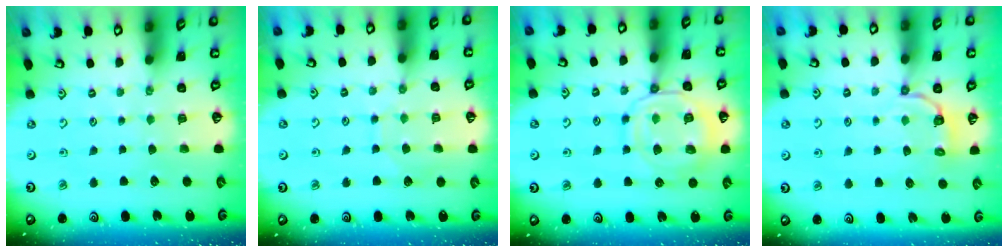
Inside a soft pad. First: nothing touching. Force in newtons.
{"total": 5.8, "press": 5.8, "slide": 0.4}
{"total": 13.9, "press": 13.8, "slide": 1.5}
{"total": 3.8, "press": 2.9, "slide": 2.5}